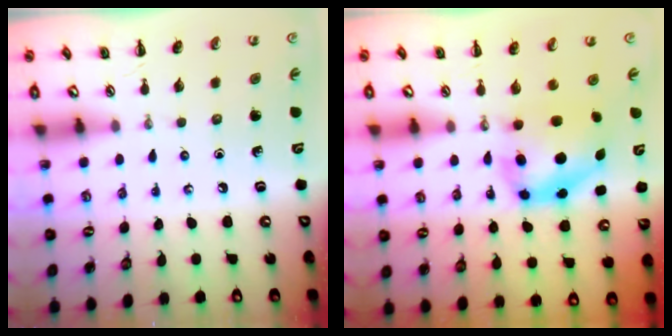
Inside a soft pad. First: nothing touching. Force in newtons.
{"total": 6.5, "press": 6.4, "slide": 0.9}